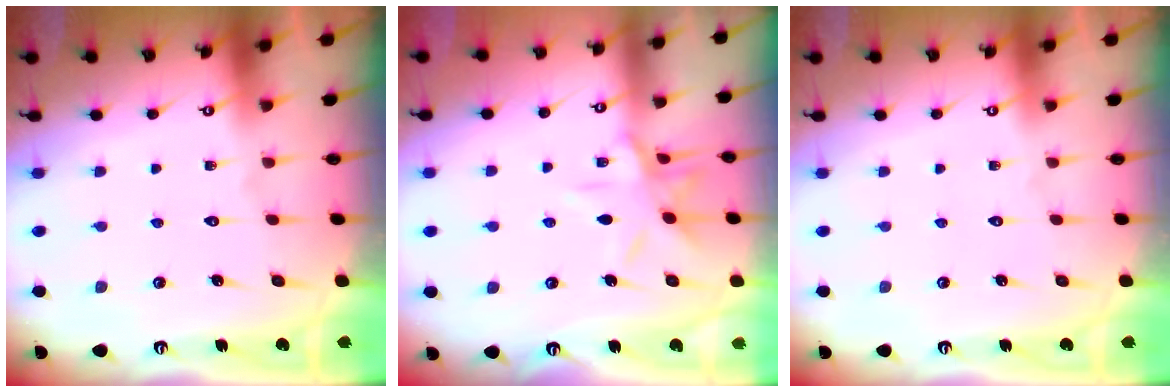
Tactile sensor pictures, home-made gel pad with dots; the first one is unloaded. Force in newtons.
{"total": 9.7, "press": 9.6, "slide": 0.8}
{"total": 0.0}